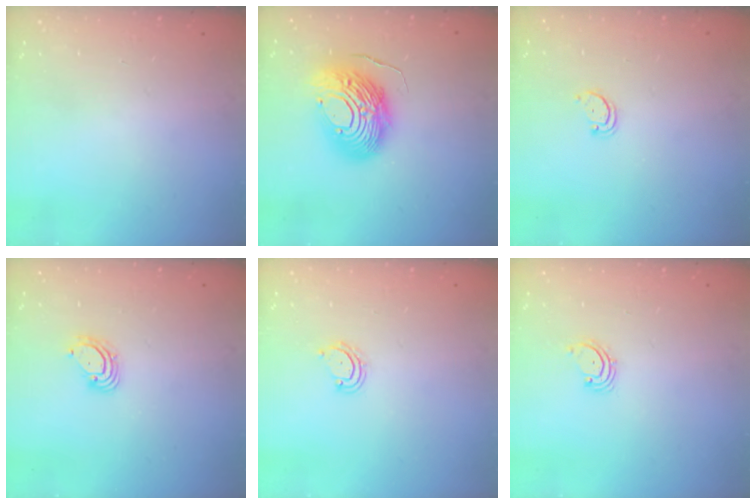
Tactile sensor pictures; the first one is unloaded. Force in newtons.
{"total": 15.4, "press": 15.3, "slide": 1.5}
{"total": 2.2, "press": 2.1, "slide": 0.4}
{"total": 4.3, "press": 4.3, "slide": 0.2}
{"total": 4.4, "press": 4.3, "slide": 0.3}
{"total": 2.1, "press": 2.1, "slide": 0.3}